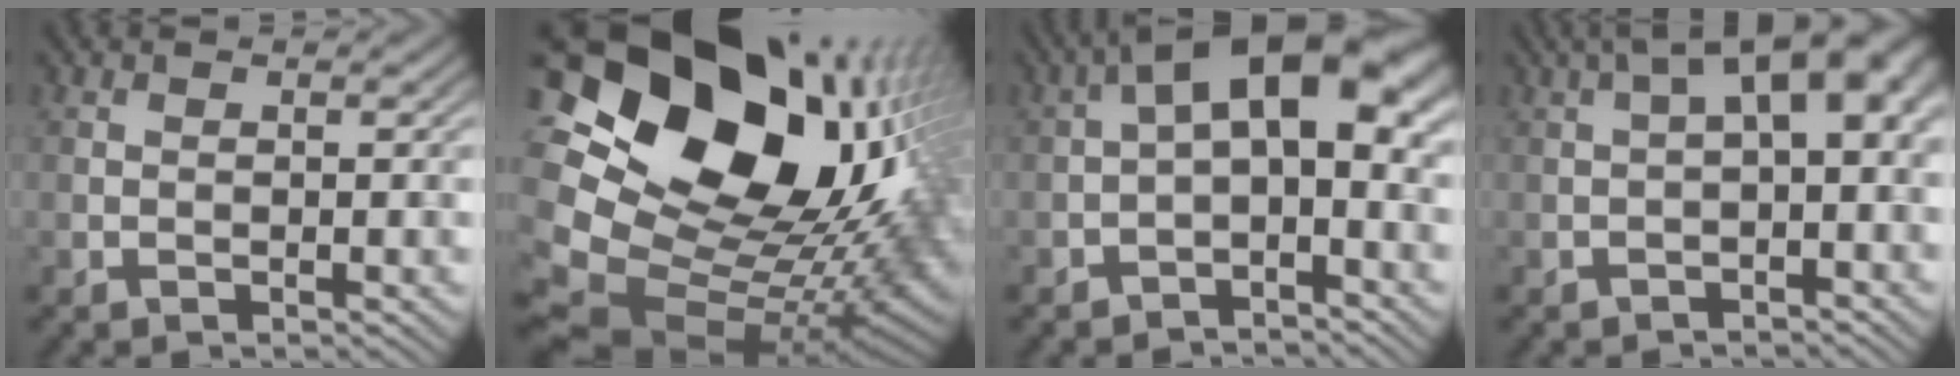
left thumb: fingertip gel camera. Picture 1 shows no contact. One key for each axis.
{"total": 21.9, "fx": 6.5, "fy": 16.4, "fz": 13.0, "tx": -0.299, "ty": 0.010, "tz": 0.140}
{"total": 10.3, "fx": -0.1, "fy": 4.7, "fz": 9.2, "tx": -0.147, "ty": 0.028, "tz": -0.015}
{"total": 7.2, "fx": 0.5, "fy": 2.8, "fz": 6.7, "tx": -0.094, "ty": 0.020, "tz": 0.002}